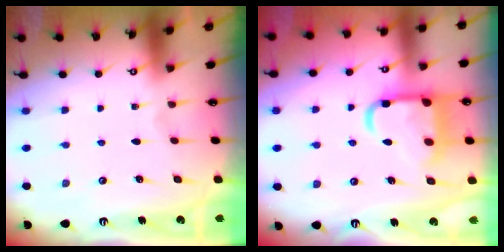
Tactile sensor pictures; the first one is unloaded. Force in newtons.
{"total": 15.2, "press": 15.1, "slide": 1.4}